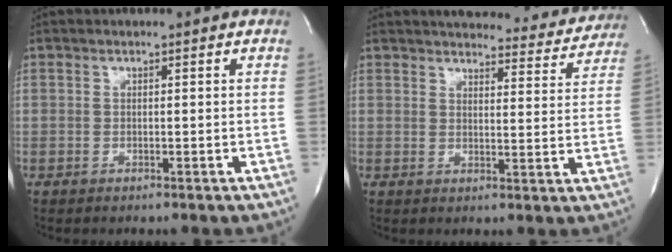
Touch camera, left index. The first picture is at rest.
{"total": 17.3, "force": [16.3, 4.1, 4.2], "torque": [-0.034, -0.026, 0.184]}